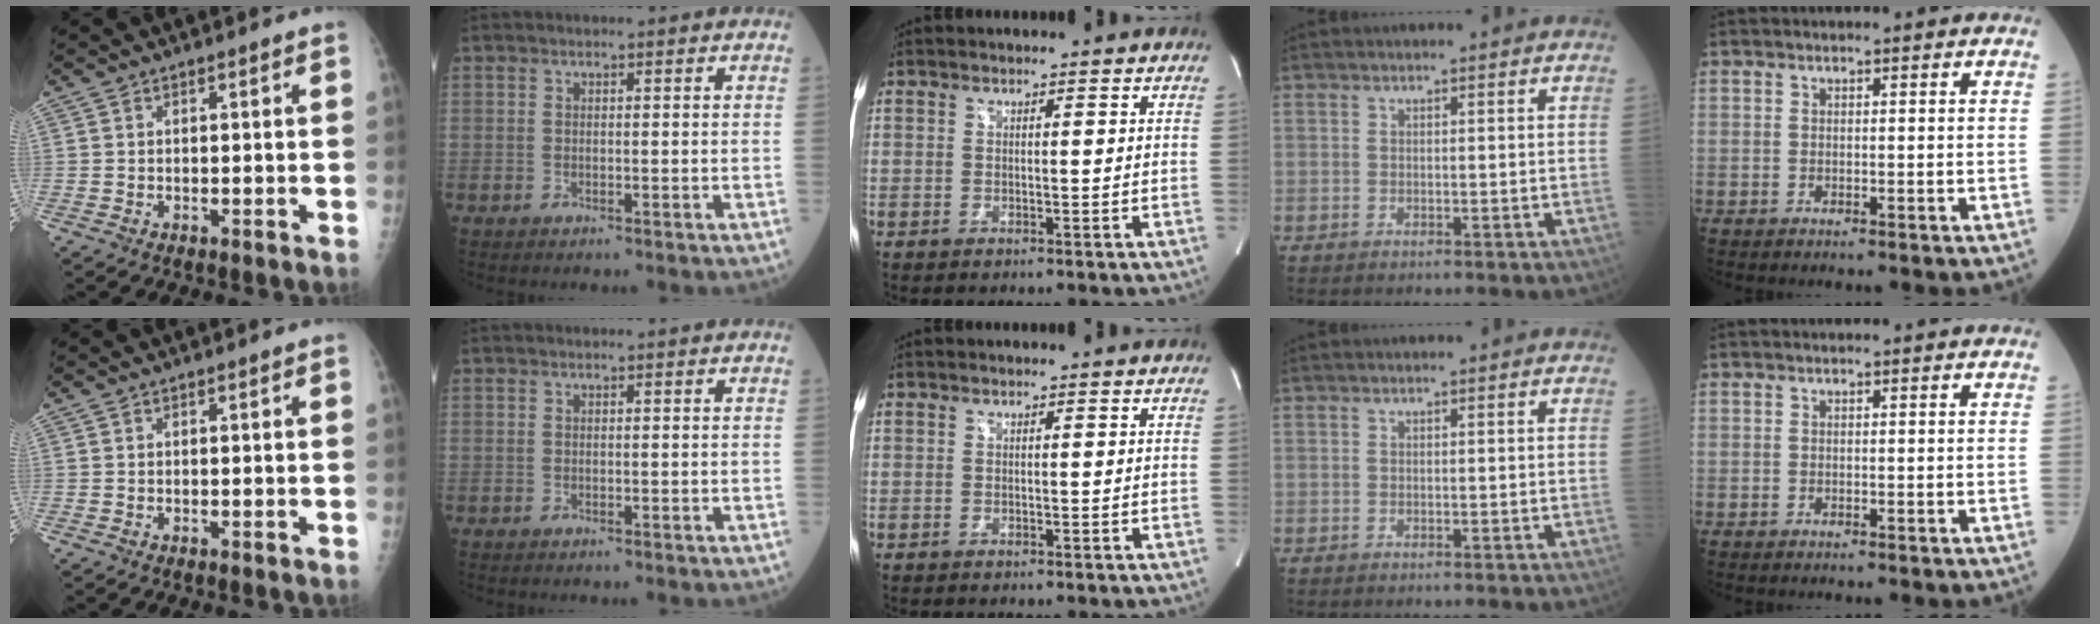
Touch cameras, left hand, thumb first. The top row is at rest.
{}